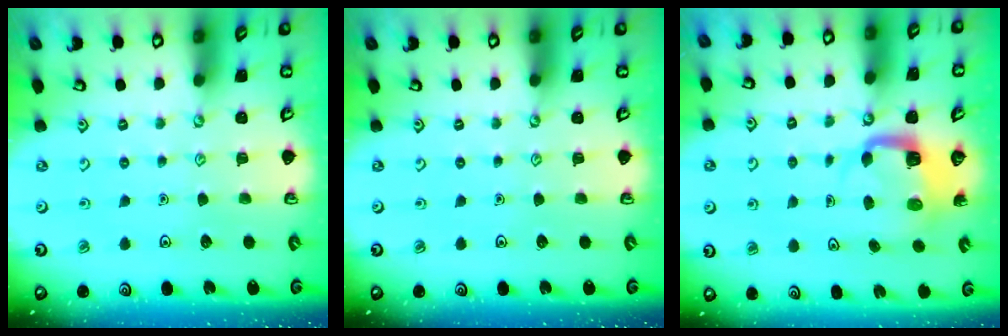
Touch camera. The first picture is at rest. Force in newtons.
{"total": 0.0}
{"total": 4.9, "press": 4.9, "slide": 0.4}